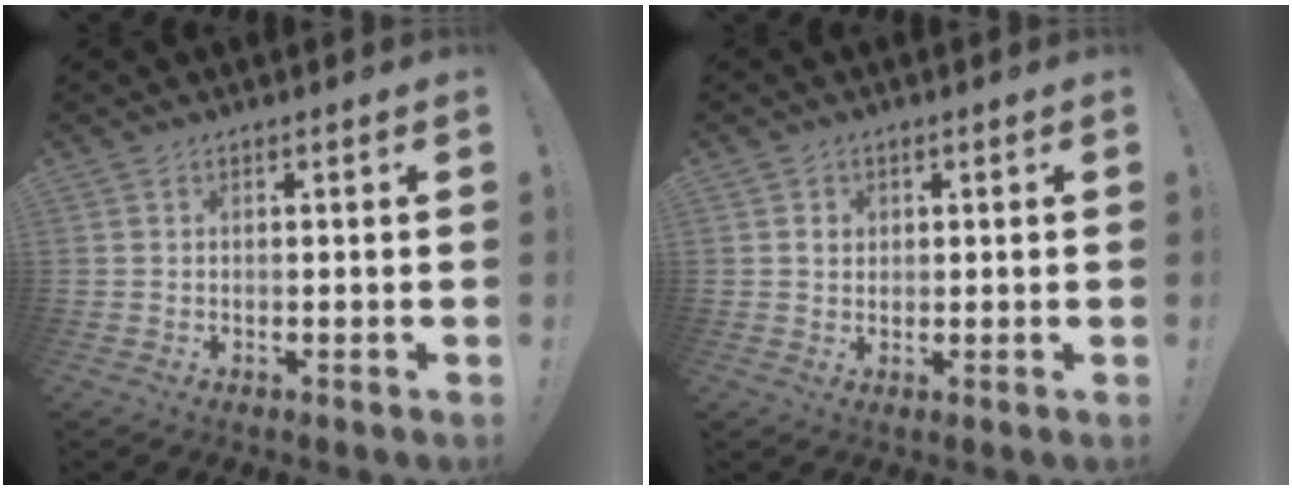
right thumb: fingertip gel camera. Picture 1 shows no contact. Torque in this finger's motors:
{"motor_torque": [0.00, 0.00, 0.00, 0.00, 0.01]}